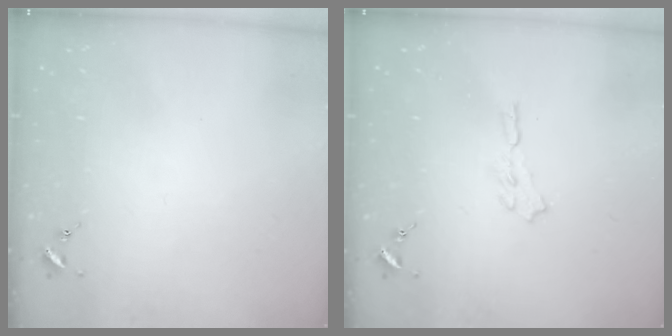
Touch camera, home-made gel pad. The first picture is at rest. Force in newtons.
{"total": 3.7, "press": 3.7, "slide": 0.3}